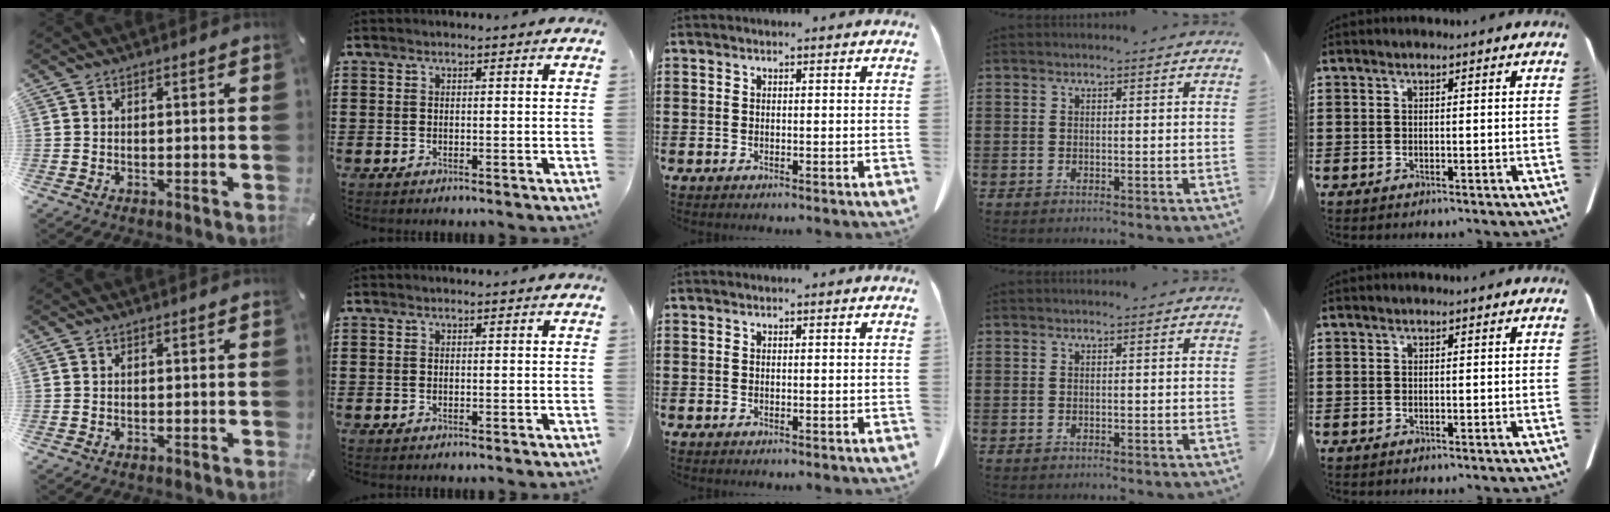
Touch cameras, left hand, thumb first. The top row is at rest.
{}